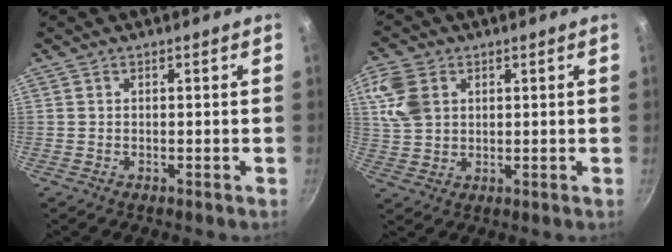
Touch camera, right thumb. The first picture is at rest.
{"total": 8.6, "force": [2.9, 6.2, 5.1], "torque": [-0.098, 0.000, 0.059]}